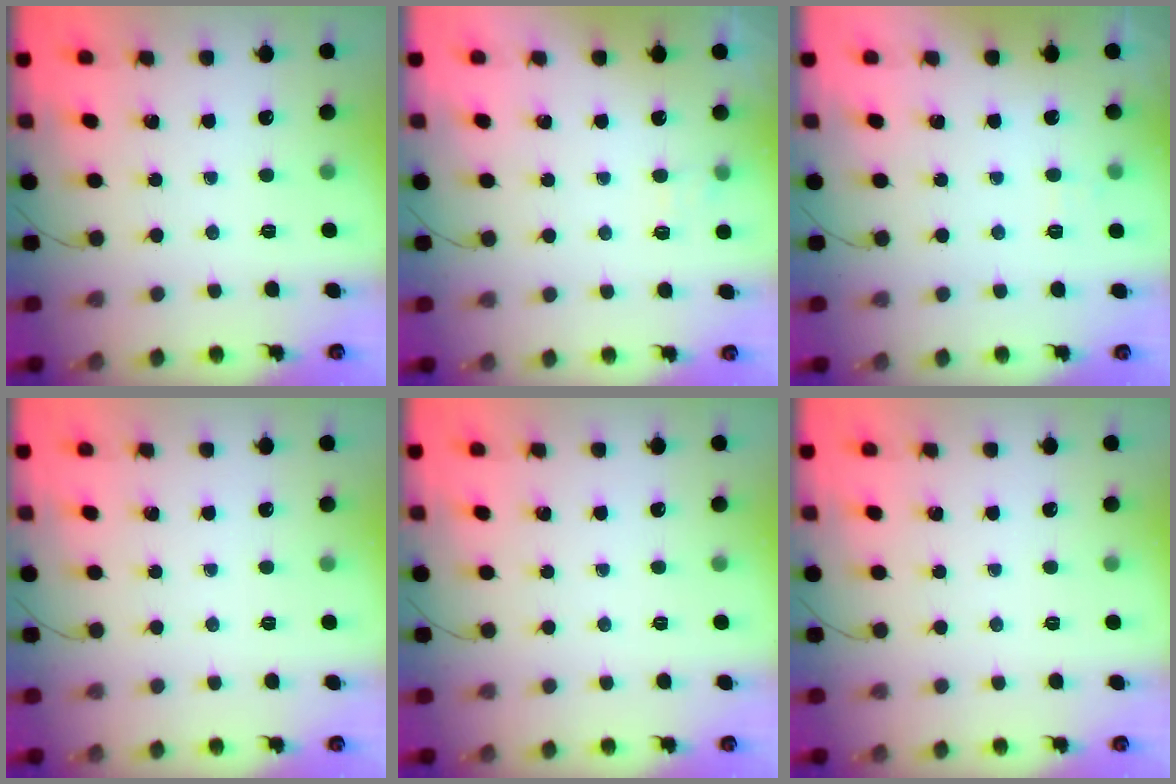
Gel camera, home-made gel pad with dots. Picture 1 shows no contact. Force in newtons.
{"total": 4.4, "press": 4.0, "slide": 1.6}
{"total": 4.7, "press": 4.5, "slide": 1.2}
{"total": 0.0}
{"total": 0.0}
{"total": 0.0}